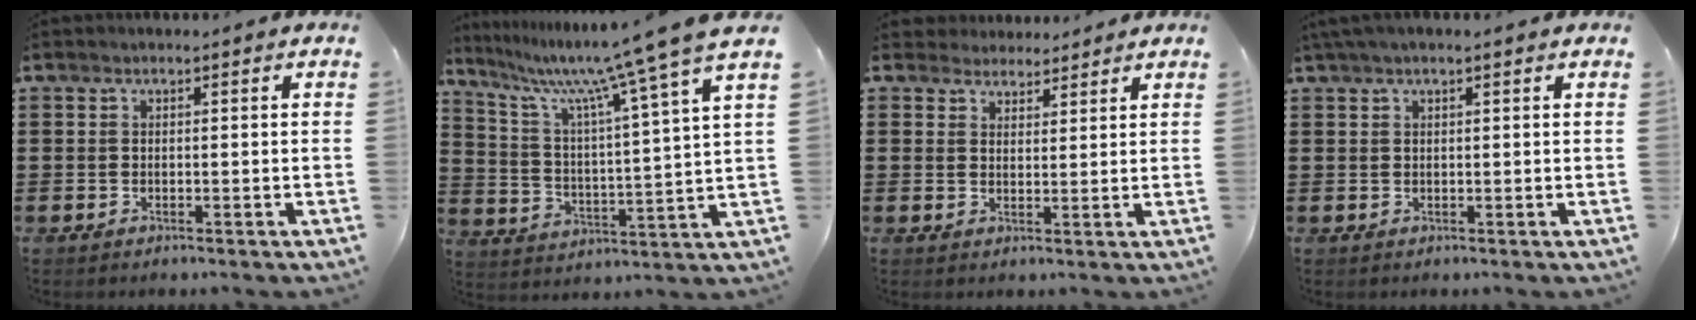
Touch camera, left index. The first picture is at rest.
{"total": 10.2, "force": [8.7, -1.6, 5.0], "torque": [-0.126, -0.066, 0.133]}
{"total": 3.3, "force": [2.8, 1.6, -0.5], "torque": [-0.005, 0.002, 0.054]}
{"total": 1.6, "force": [1.0, 0.1, 1.2], "torque": [-0.025, 0.001, 0.019]}